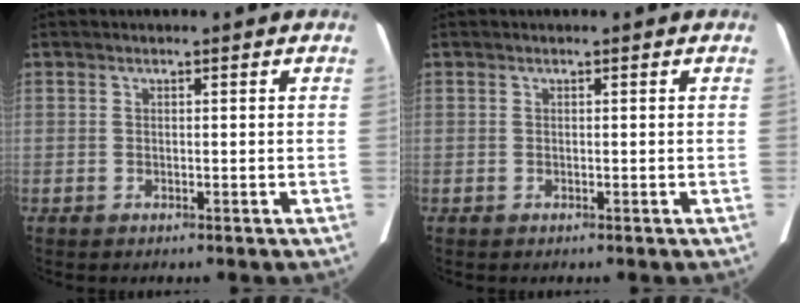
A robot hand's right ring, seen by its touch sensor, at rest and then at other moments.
{"total": 0.0}